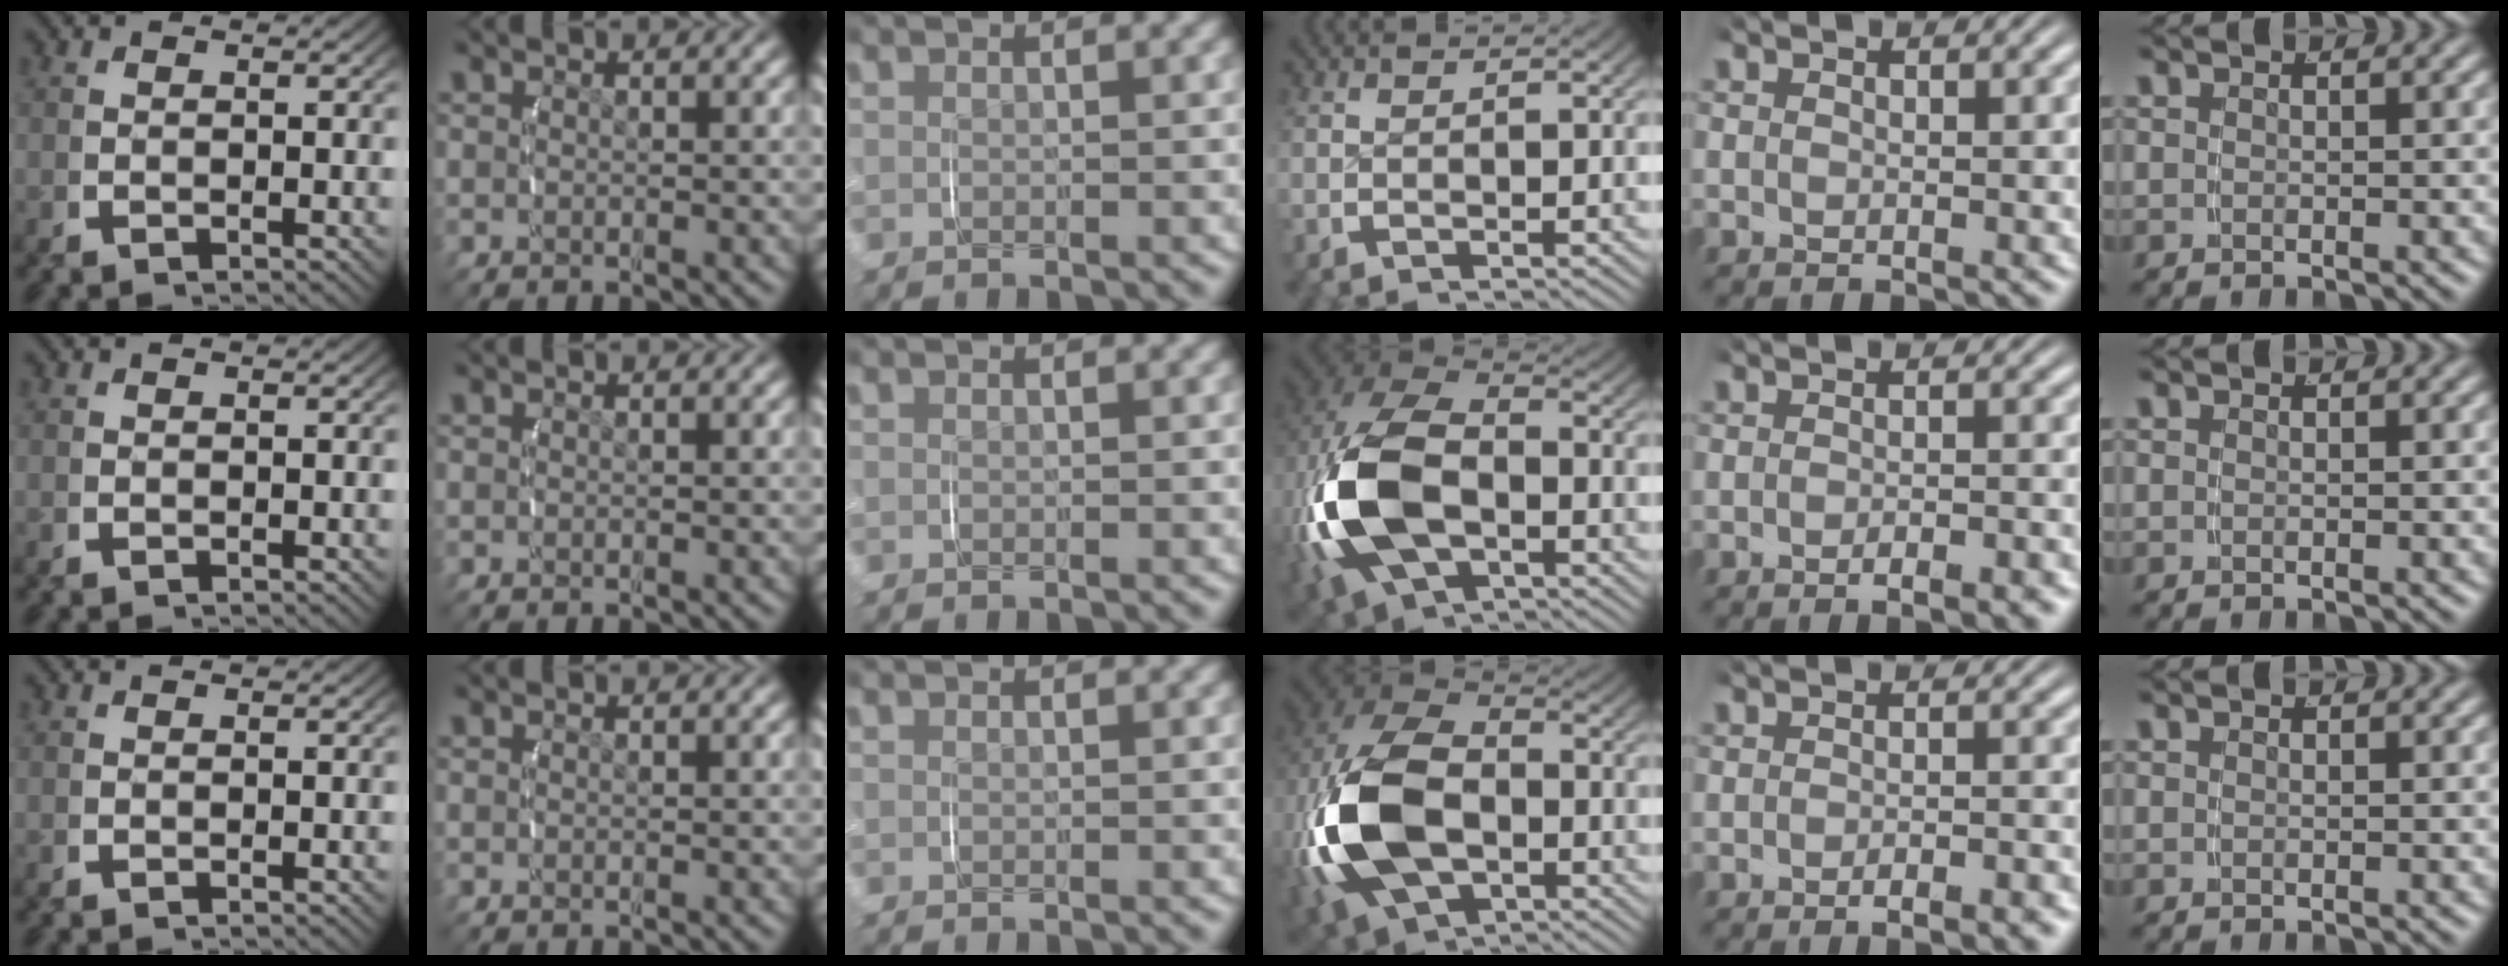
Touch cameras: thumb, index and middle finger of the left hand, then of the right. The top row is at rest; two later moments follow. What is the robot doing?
{"motion": "grasp_and_lifting", "object": "velcro strap"}